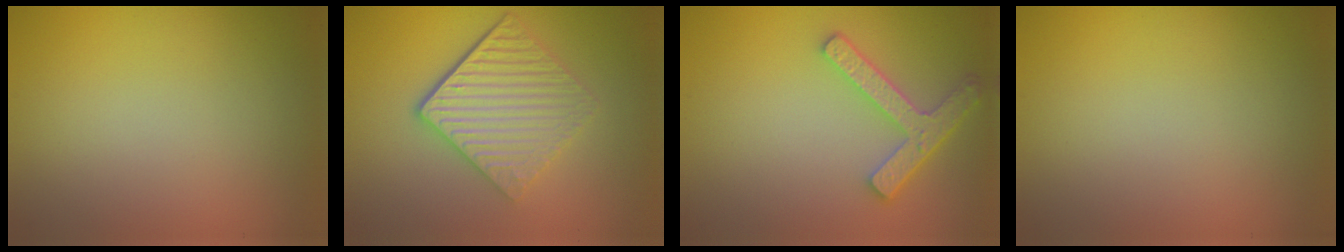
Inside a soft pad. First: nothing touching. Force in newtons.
{"total": 5.6, "press": 3.9, "slide": 3.9}
{"total": 3.8, "press": 3.0, "slide": 2.3}
{"total": 0.0}